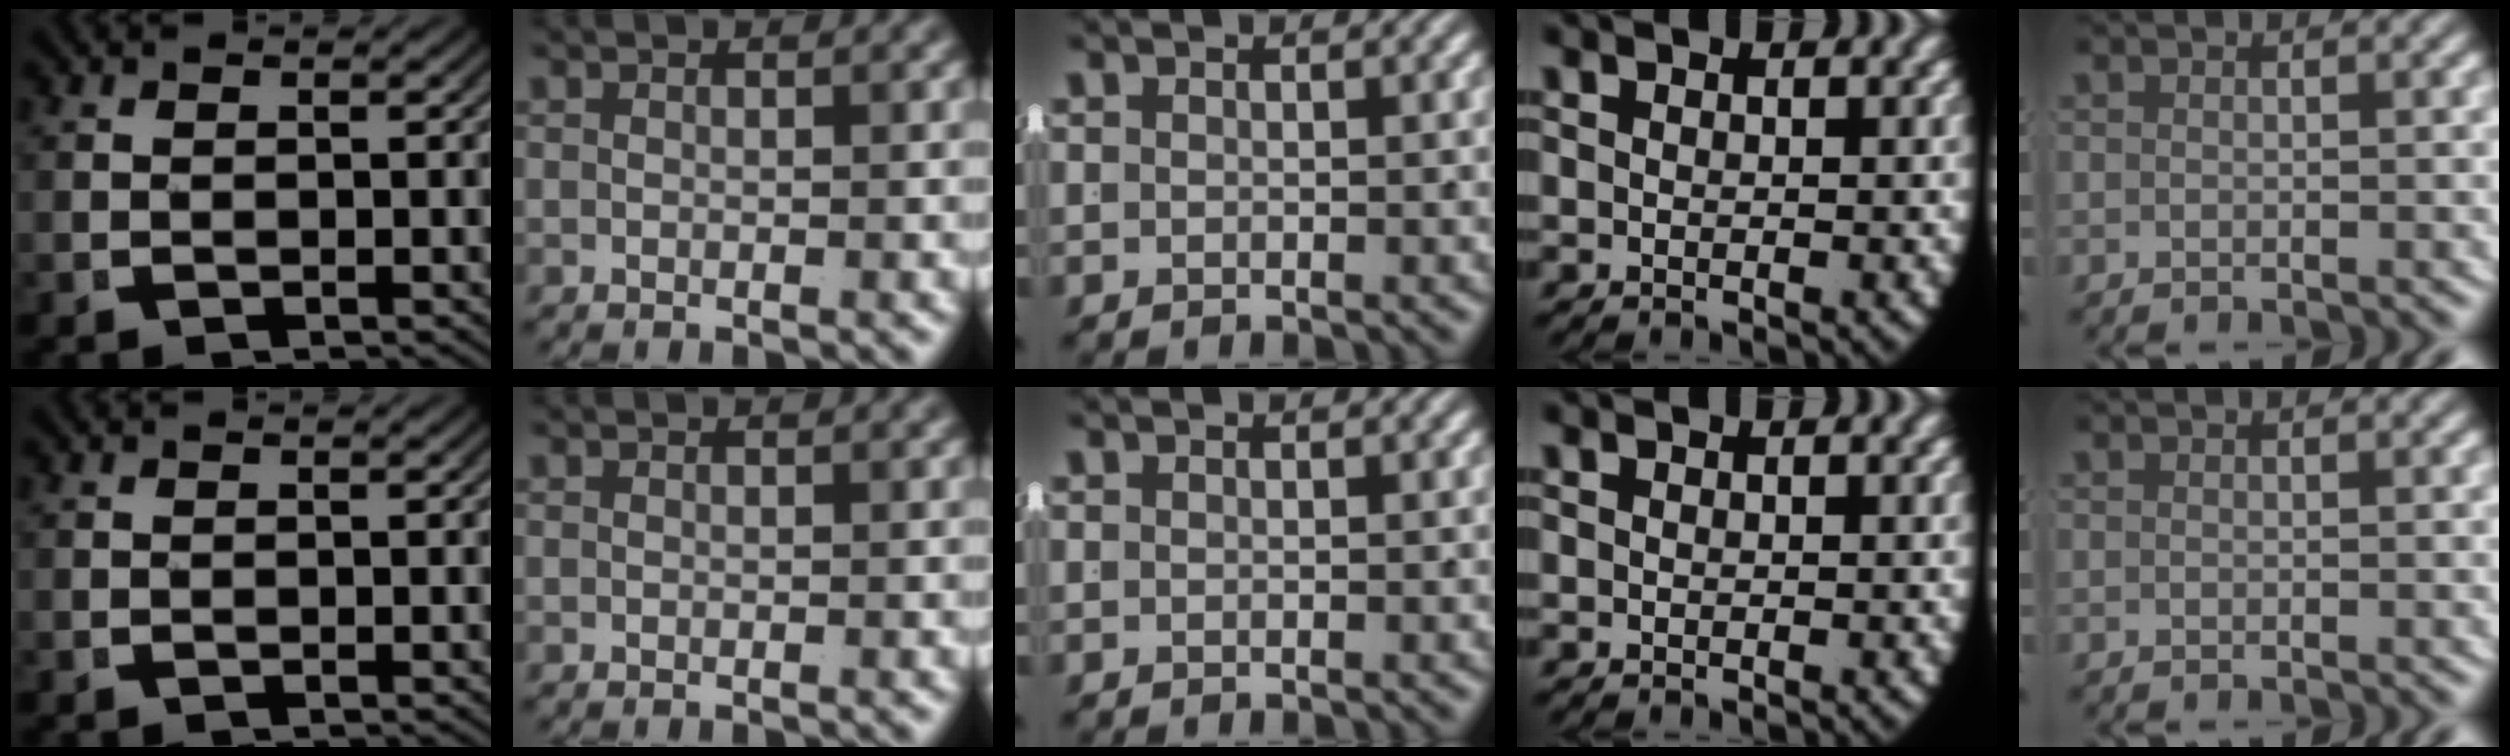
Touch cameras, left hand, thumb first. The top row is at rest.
{}